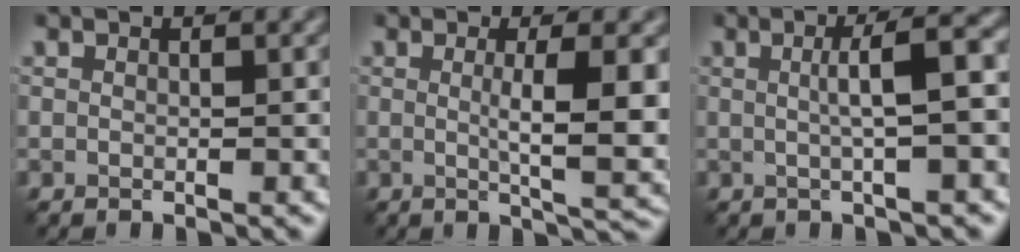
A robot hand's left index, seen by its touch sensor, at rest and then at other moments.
{"total": 6.2, "force": [0.3, 1.3, 6.0], "torque": [-0.086, -0.008, 0.007]}
{"total": 4.7, "force": [0.4, 0.9, 4.6], "torque": [-0.062, 0.015, 0.002]}